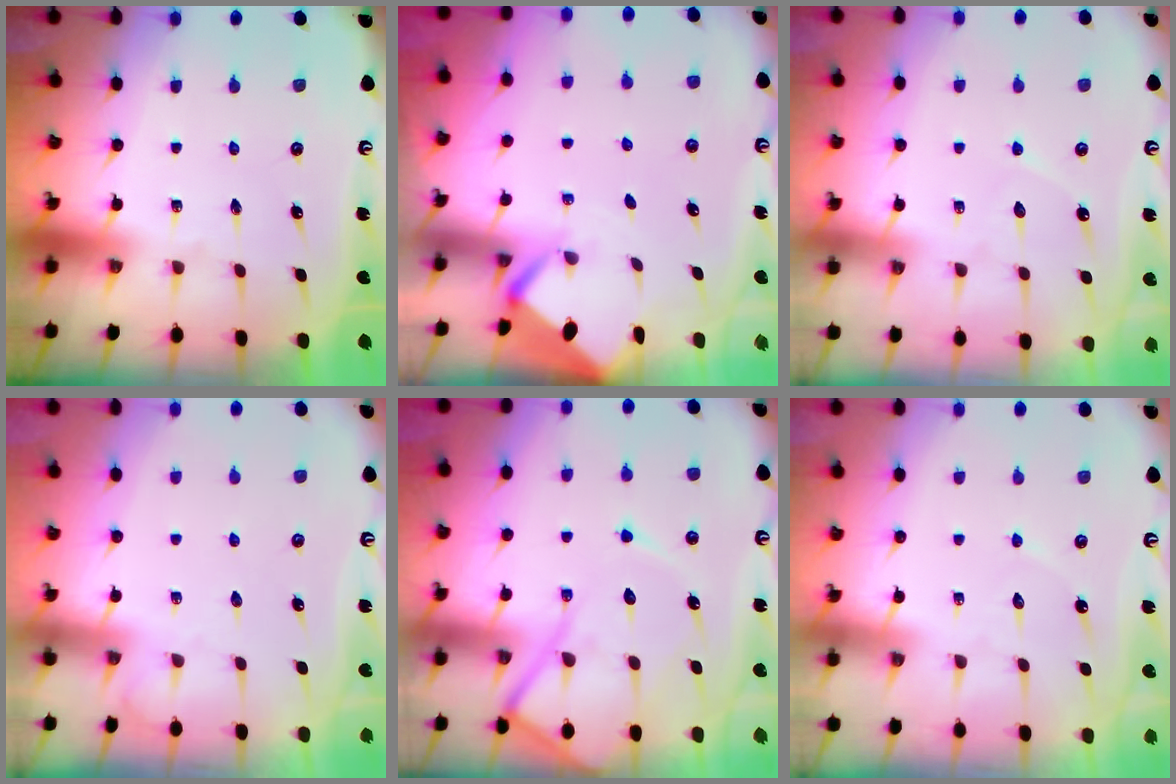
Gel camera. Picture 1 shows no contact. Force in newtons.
{"total": 2.5, "press": 2.5, "slide": 0.1}
{"total": 5.5, "press": 5.5, "slide": 0.5}
{"total": 3.0, "press": 3.0, "slide": 0.5}
{"total": 14.1, "press": 14.1, "slide": 1.3}
{"total": 3.4, "press": 3.4, "slide": 0.3}